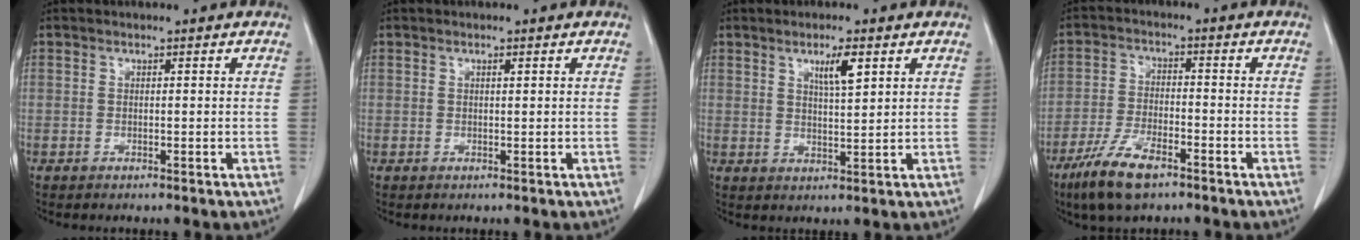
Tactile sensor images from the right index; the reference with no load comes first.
{"total": 0.8, "force": [0.3, 0.2, 0.7], "torque": [-0.016, 0.000, 0.007]}
{"total": 4.9, "force": [2.4, 1.0, 4.1], "torque": [-0.074, -0.001, 0.045]}
{"total": 9.3, "force": [-6.1, 2.9, 6.4], "torque": [-0.135, -0.014, -0.111]}